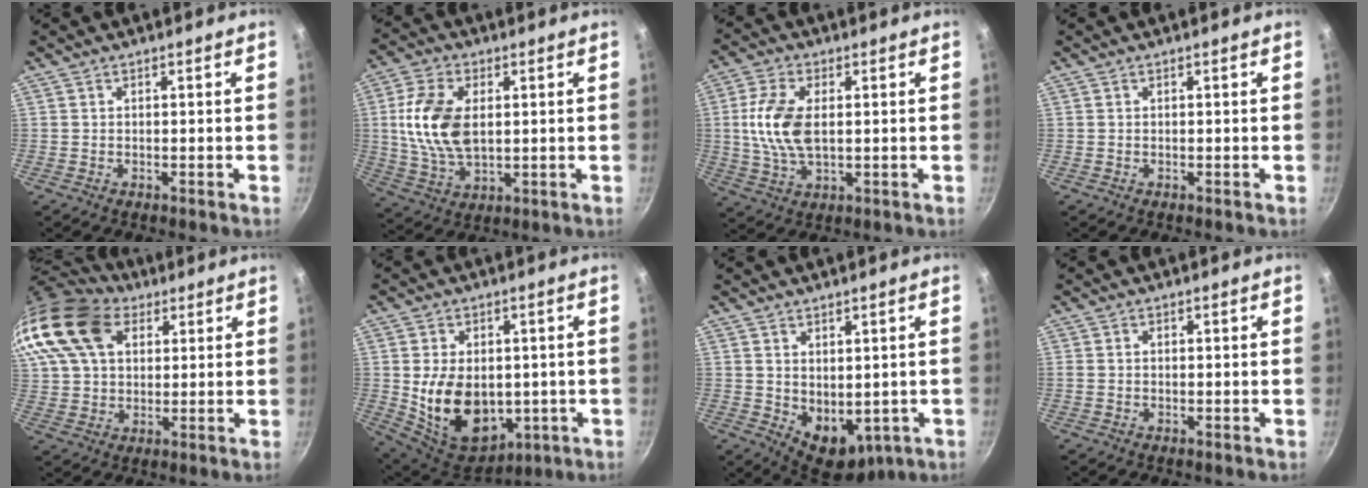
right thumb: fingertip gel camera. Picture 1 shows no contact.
{"total": 13.3, "force": [1.8, 7.9, 10.5], "torque": [-0.195, -0.005, 0.035]}
{"total": 10.5, "force": [1.0, 5.7, 8.8], "torque": [-0.178, 0.003, 0.018]}
{"total": 0.0}
{"total": 22.1, "force": [9.8, 15.2, 12.7], "torque": [-0.279, 0.026, 0.181]}
{"total": 16.0, "force": [-0.8, 11.3, 11.3], "torque": [-0.165, -0.018, 0.016]}
{"total": 8.8, "force": [0.1, 6.1, 6.4], "torque": [-0.066, -0.019, 0.026]}
{"total": 1.0, "force": [0.1, 0.9, 0.6], "torque": [-0.009, 0.004, 0.001]}